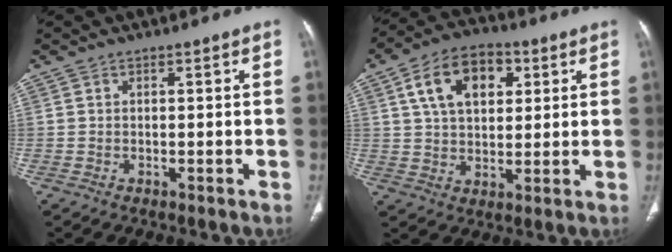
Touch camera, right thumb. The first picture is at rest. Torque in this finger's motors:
{"motor_torque": [-0.31, 2.45, 1.32, 0.76, 0.34]}